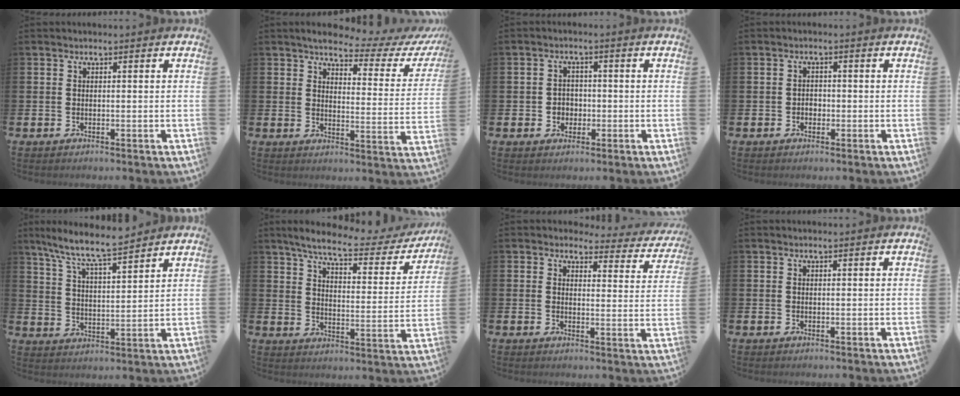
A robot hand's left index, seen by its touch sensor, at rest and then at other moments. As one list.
[{"total": 4.4, "force": [3.9, 1.1, 1.8], "torque": [-0.040, -0.029, 0.058]}, {"total": 2.4, "force": [-0.5, 2.3, 0.7], "torque": [-0.012, 0.004, -0.016]}, {"total": 1.4, "force": [-0.5, 1.2, 0.5], "torque": [-0.004, 0.002, -0.014]}, {"total": 8.6, "force": [7.9, 0.6, 3.3], "torque": [-0.097, -0.046, 0.141]}, {"total": 7.2, "force": [6.1, 1.2, 3.6], "torque": [-0.089, -0.036, 0.097]}, {"total": 3.0, "force": [2.7, 1.3, 0.3], "torque": [-0.011, -0.023, 0.040]}, {"total": 0.0}]